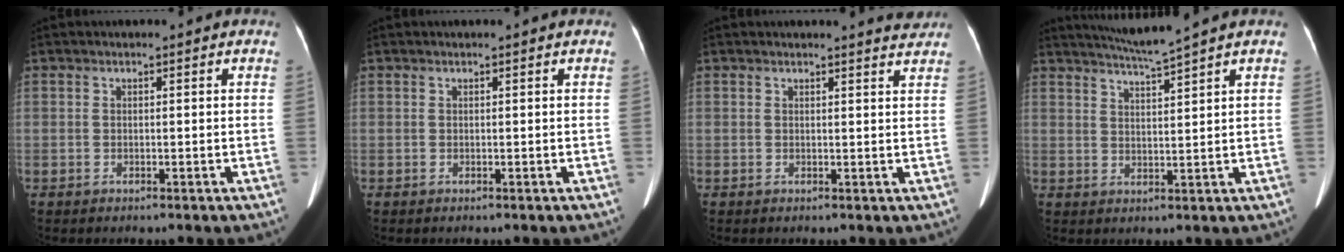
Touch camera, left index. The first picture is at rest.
{"total": 0.0}
{"total": 2.4, "force": [2.4, -0.2, 0.2], "torque": [-0.006, -0.014, 0.017]}
{"total": 4.7, "force": [4.0, -1.8, 1.6], "torque": [-0.032, -0.011, 0.079]}